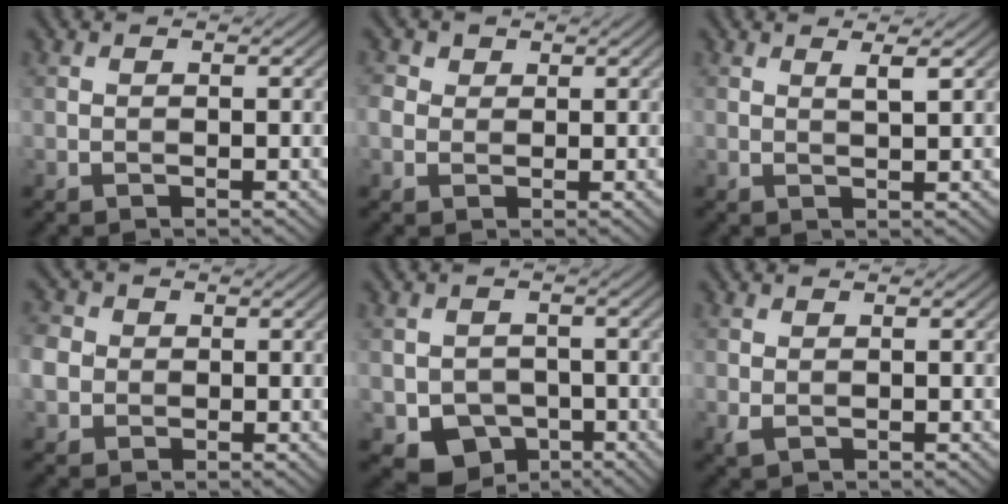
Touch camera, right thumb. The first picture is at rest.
{"total": 2.2, "force": [0.5, 1.9, 0.9], "torque": [-0.028, 0.005, 0.004]}
{"total": 1.5, "force": [1.0, 0.0, 1.2], "torque": [-0.024, 0.000, 0.016]}
{"total": 3.8, "force": [-0.3, 3.5, 1.5], "torque": [-0.047, 0.004, -0.013]}
{"total": 5.4, "force": [-2.2, 4.5, 2.1], "torque": [-0.044, -0.018, -0.041]}
{"total": 1.2, "force": [0.0, 0.8, 0.8], "torque": [-0.024, -0.003, 0.003]}